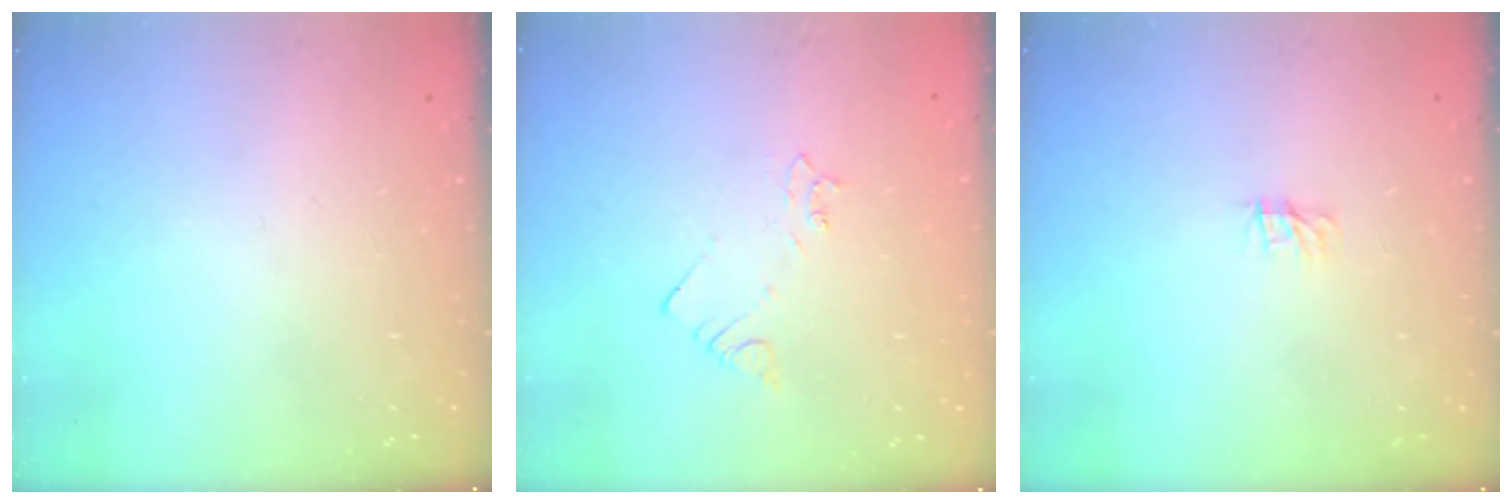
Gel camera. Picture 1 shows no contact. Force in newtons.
{"total": 2.5, "press": 2.5, "slide": 0.3}
{"total": 0.0}